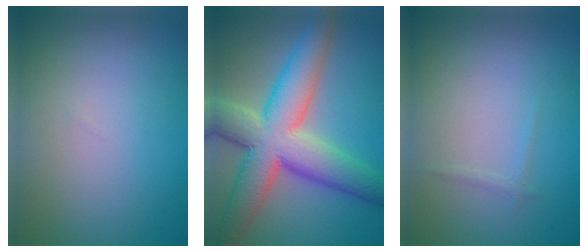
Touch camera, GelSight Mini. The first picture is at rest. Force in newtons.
{"total": 10.6, "press": 10.6, "slide": 0.3}
{"total": 0.6, "press": 0.6, "slide": 0.0}